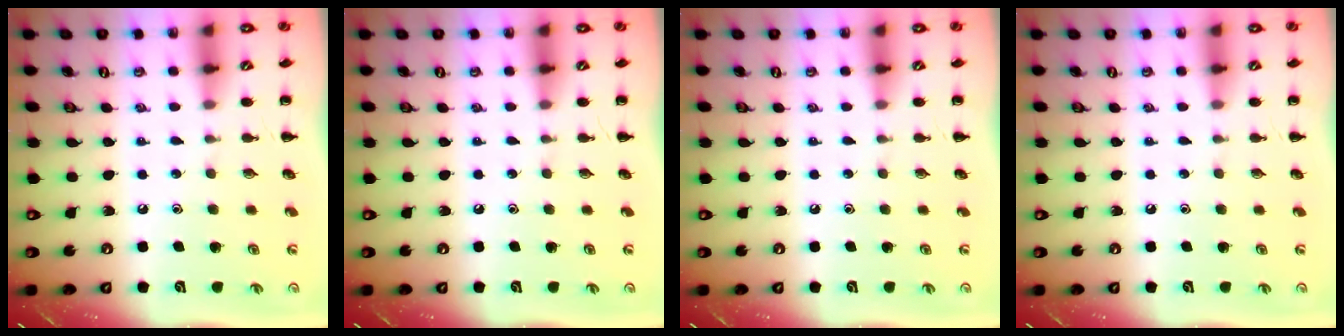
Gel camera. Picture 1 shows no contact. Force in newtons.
{"total": 0.0}
{"total": 0.0}
{"total": 0.0}